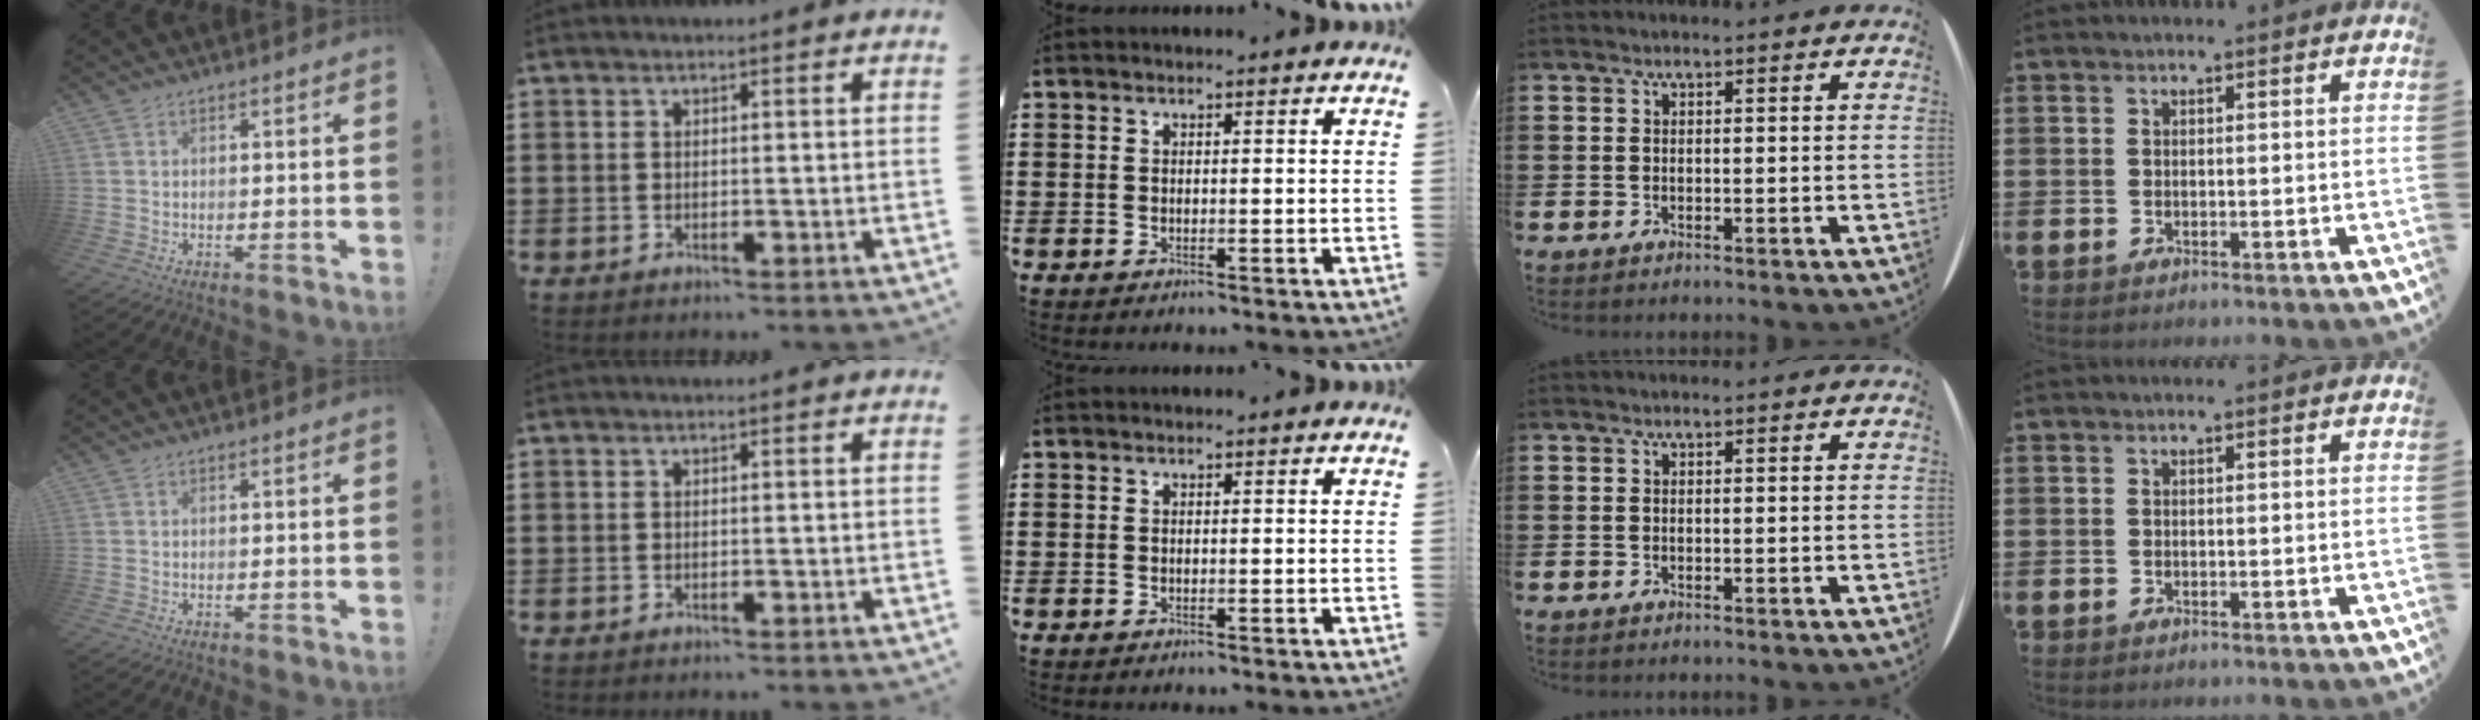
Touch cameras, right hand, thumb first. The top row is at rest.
{}